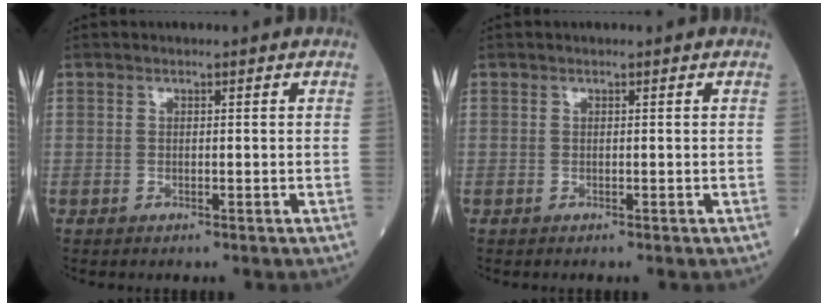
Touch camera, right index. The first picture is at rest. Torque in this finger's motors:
{"motor_torque": [0.08, 0.00, 0.04, 0.01]}